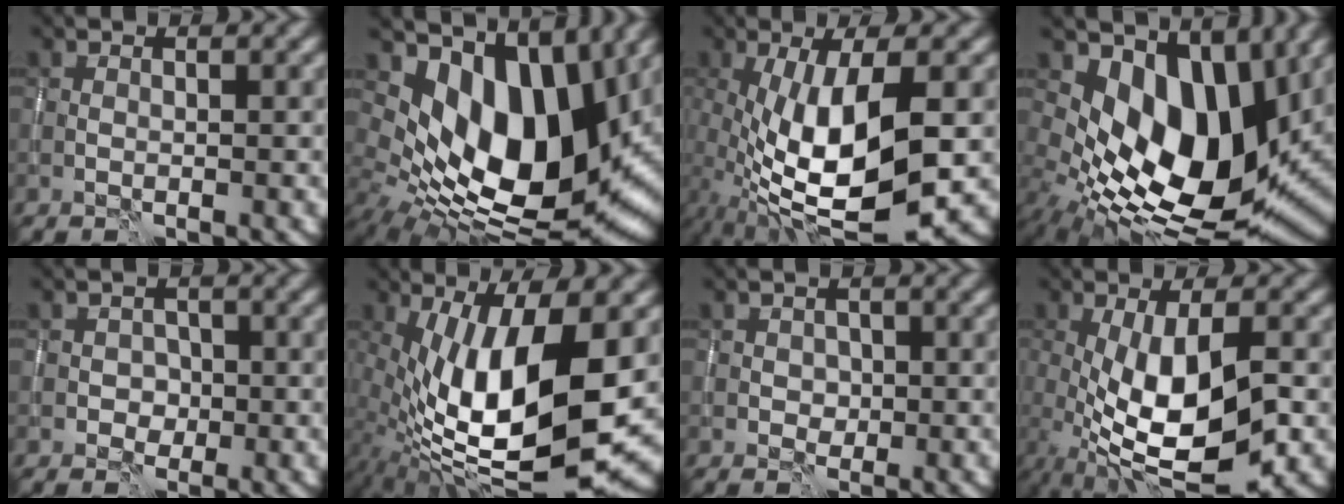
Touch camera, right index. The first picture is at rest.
{"total": 14.6, "force": [3.6, 8.2, 11.5], "torque": [-0.180, -0.011, 0.067]}
{"total": 11.6, "force": [-1.8, 3.8, 10.8], "torque": [-0.199, -0.022, -0.025]}
{"total": 13.2, "force": [3.2, 7.2, 10.6], "torque": [-0.177, -0.010, 0.060]}
{"total": 1.5, "force": [-0.4, 1.4, 0.3], "torque": [-0.003, -0.003, -0.007]}
{"total": 14.0, "force": [-0.5, 5.0, 13.0], "torque": [-0.228, -0.017, -0.001]}
{"total": 1.1, "force": [-0.1, 1.1, 0.2], "torque": [-0.006, -0.003, 0.000]}
{"total": 9.5, "force": [-2.1, 3.5, 8.6], "torque": [-0.166, -0.014, -0.034]}